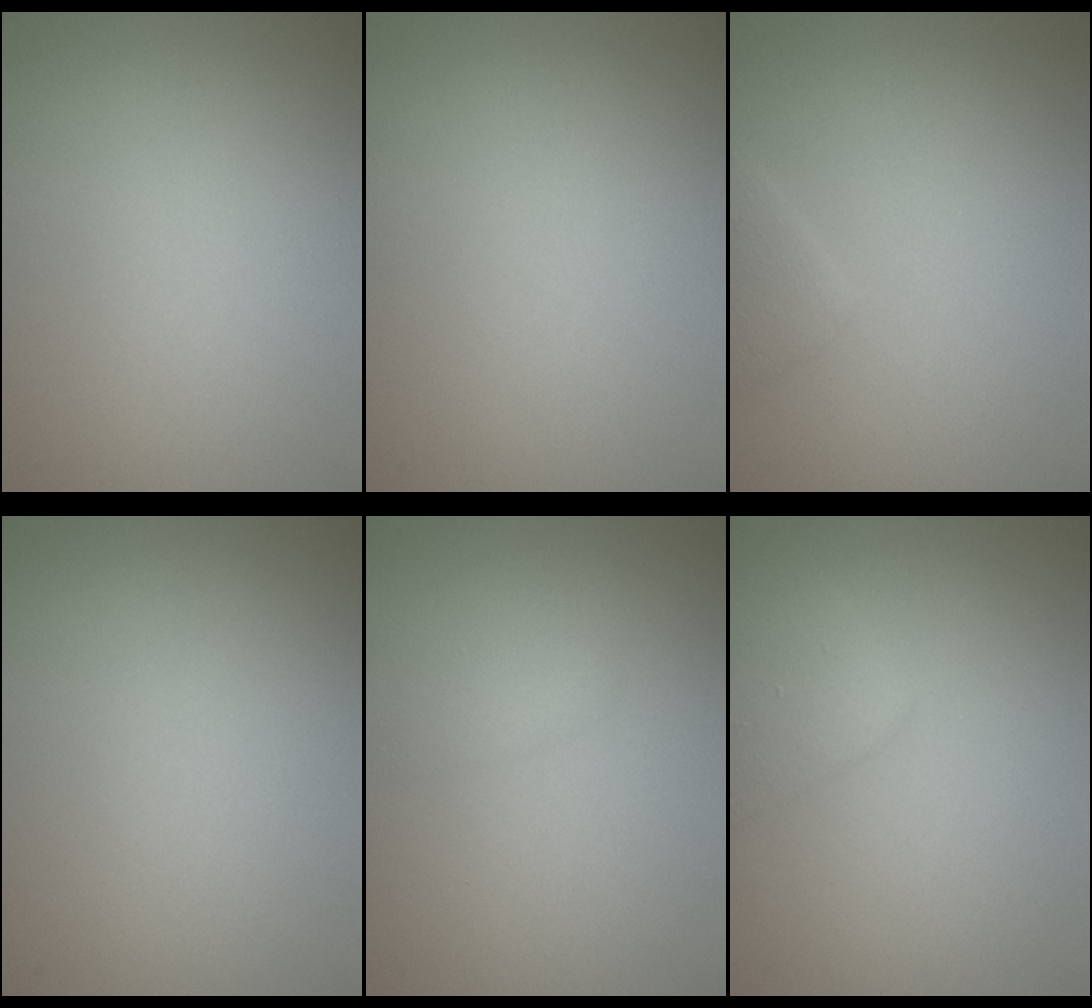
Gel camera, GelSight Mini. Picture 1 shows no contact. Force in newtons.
{"total": 0.0}
{"total": 2.0, "press": 2.0, "slide": 0.1}
{"total": 0.0}
{"total": 1.0, "press": 1.0, "slide": 0.1}
{"total": 2.5, "press": 2.5, "slide": 0.1}